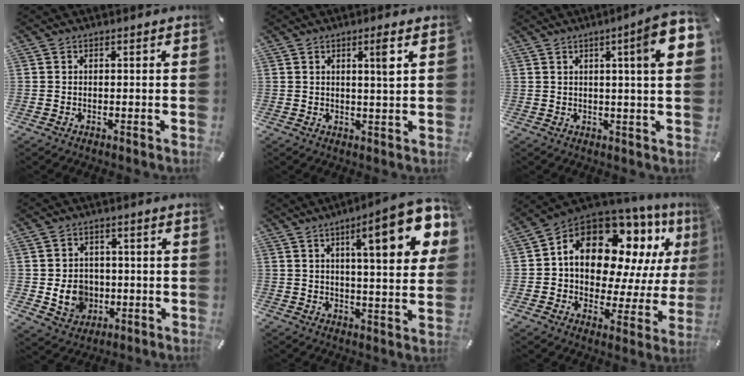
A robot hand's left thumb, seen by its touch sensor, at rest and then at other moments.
{"total": 4.0, "force": [1.6, 0.1, 3.7], "torque": [-0.059, -0.007, 0.019]}
{"total": 11.7, "force": [4.1, 1.0, 10.9], "torque": [-0.161, -0.016, 0.060]}
{"total": 7.8, "force": [-1.2, 7.0, 3.2], "torque": [-0.060, 0.007, -0.020]}
{"total": 18.8, "force": [7.7, 4.6, 16.5], "torque": [-0.235, -0.032, 0.105]}
{"total": 17.0, "force": [8.1, 11.0, 10.2], "torque": [-0.185, -0.059, 0.140]}